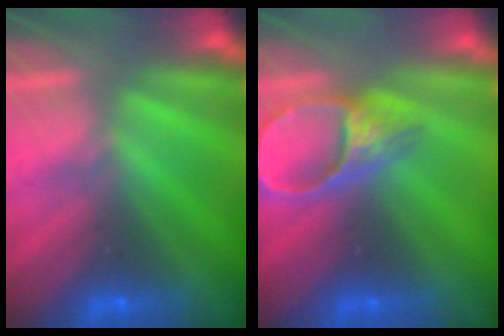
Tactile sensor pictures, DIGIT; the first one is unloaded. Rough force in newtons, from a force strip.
{"total": 4.6}